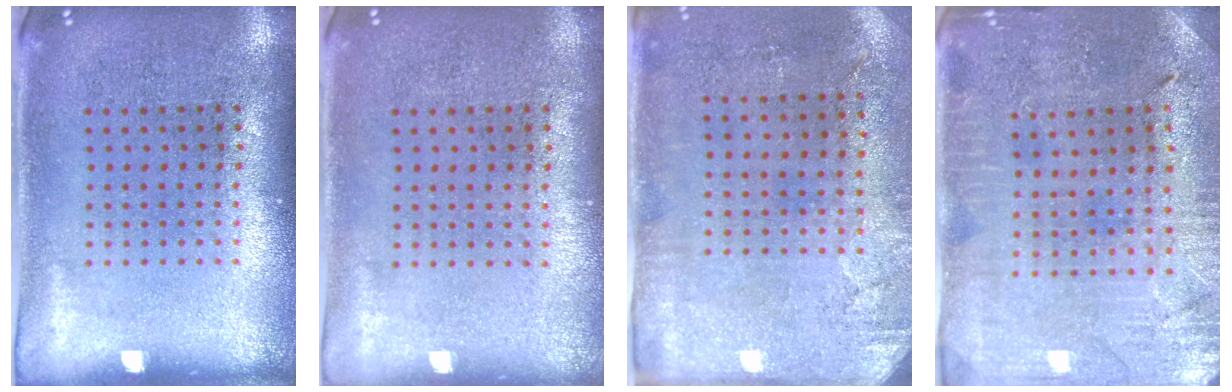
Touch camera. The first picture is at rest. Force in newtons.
{"total": 0.0}
{"total": 2.9, "press": 2.4, "slide": 1.7}
{"total": 0.7, "press": 0.6, "slide": 0.3}